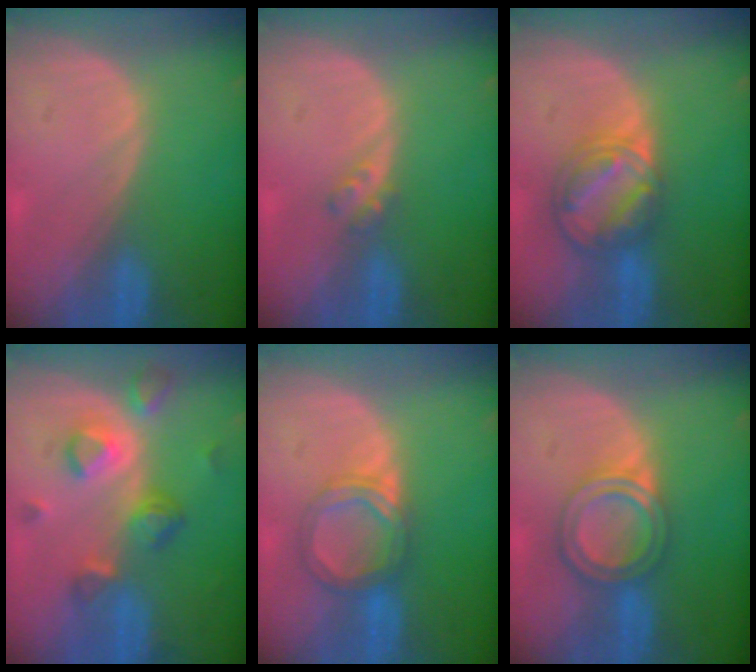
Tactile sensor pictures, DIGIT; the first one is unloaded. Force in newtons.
{"total": 2.1, "press": 1.8, "slide": 1.0}
{"total": 8.1, "press": 7.0, "slide": 4.1}
{"total": 7.8, "press": 7.0, "slide": 3.5}
{"total": 5.3, "press": 5.2, "slide": 0.4}
{"total": 6.2, "press": 5.4, "slide": 3.0}